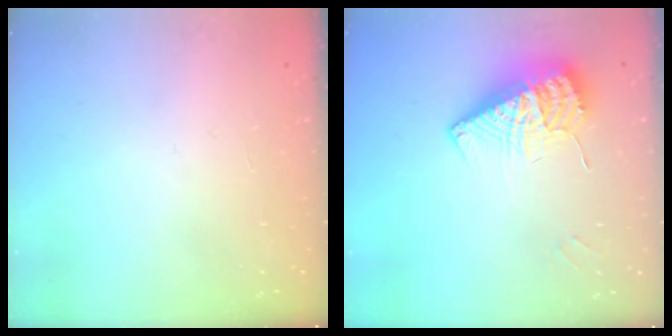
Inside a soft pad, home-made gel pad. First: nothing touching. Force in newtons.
{"total": 11.2, "press": 11.1, "slide": 1.4}